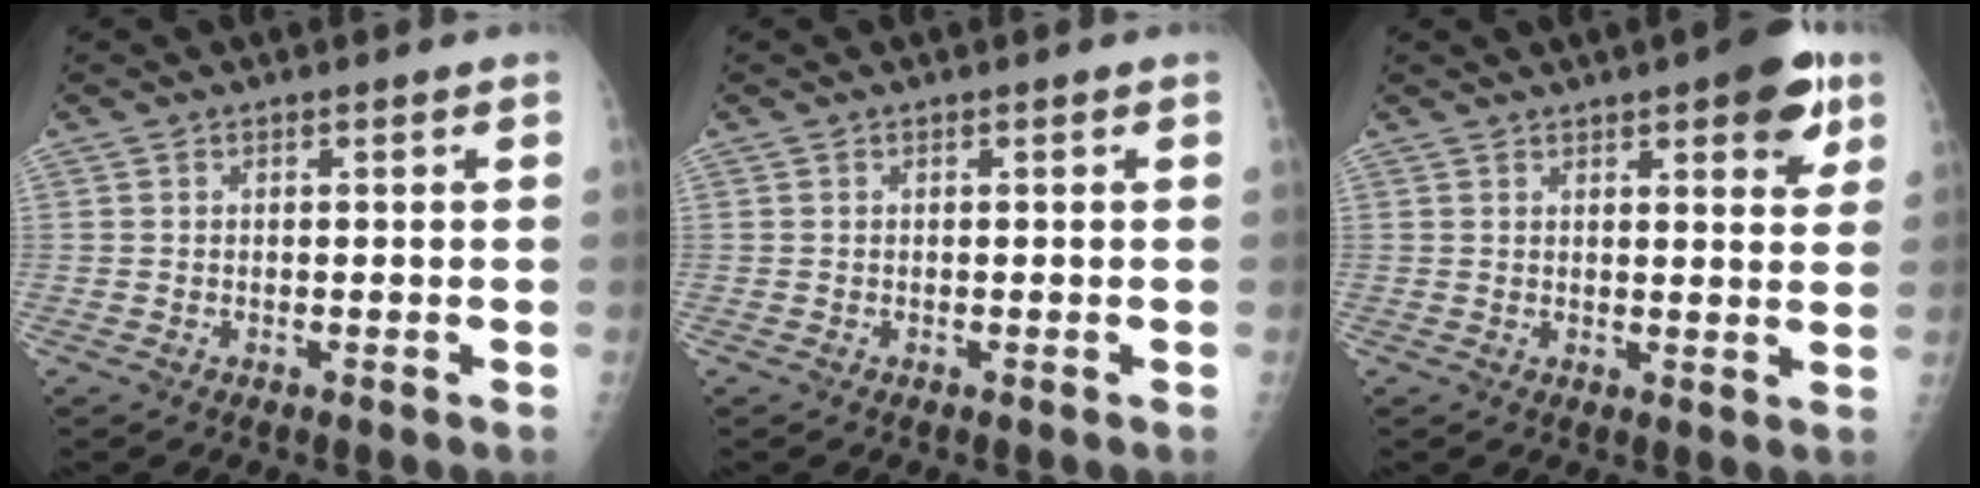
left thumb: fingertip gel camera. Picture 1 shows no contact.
{"total": 0.0}
{"total": 8.8, "force": [4.7, 2.9, 6.8], "torque": [-0.063, -0.015, 0.054]}